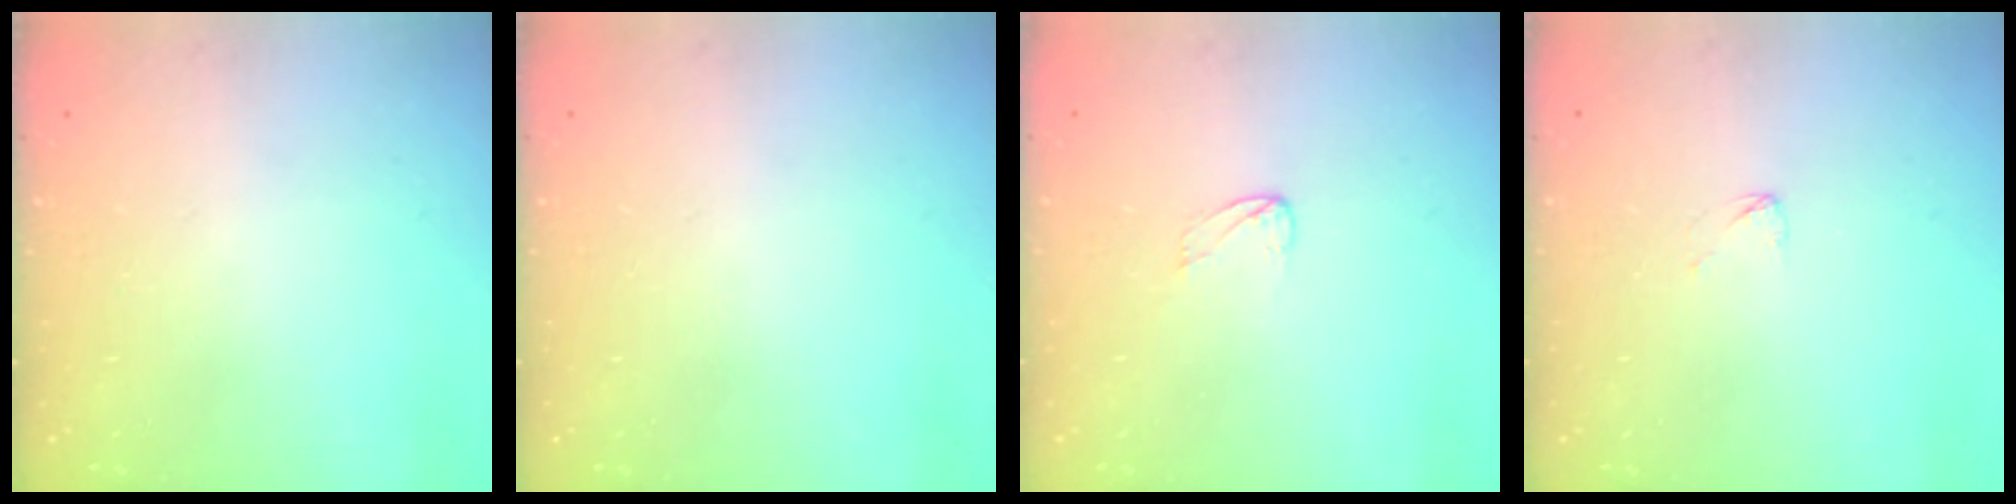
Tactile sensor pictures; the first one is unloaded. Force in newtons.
{"total": 0.0}
{"total": 3.6, "press": 3.6, "slide": 0.2}
{"total": 1.9, "press": 1.9, "slide": 0.1}